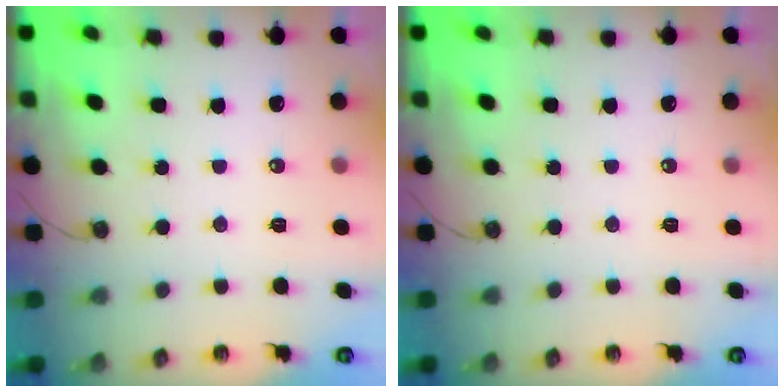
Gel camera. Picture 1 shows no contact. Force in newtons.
{"total": 0.0}